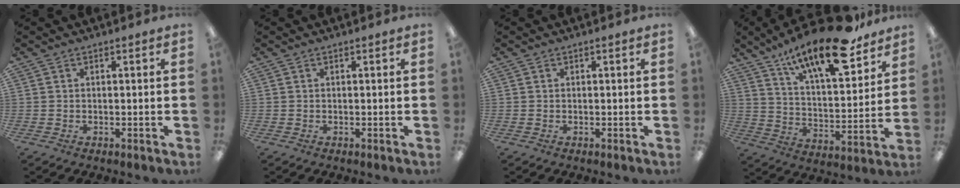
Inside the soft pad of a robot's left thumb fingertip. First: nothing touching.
{"total": 0.0}
{"total": 0.0}
{"total": 19.7, "force": [14.7, 5.7, 11.8], "torque": [-0.190, -0.093, 0.243]}